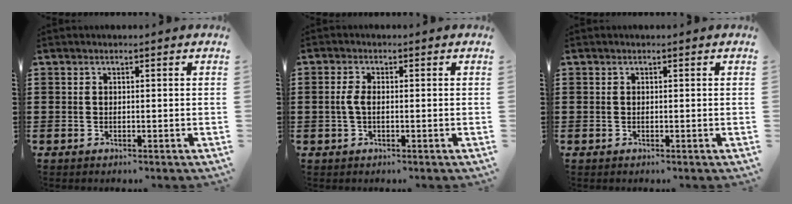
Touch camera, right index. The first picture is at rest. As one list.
[{"total": 2.5, "force": [-0.3, 0.9, 2.3], "torque": [-0.065, -0.008, -0.013]}, {"total": 0.0}]